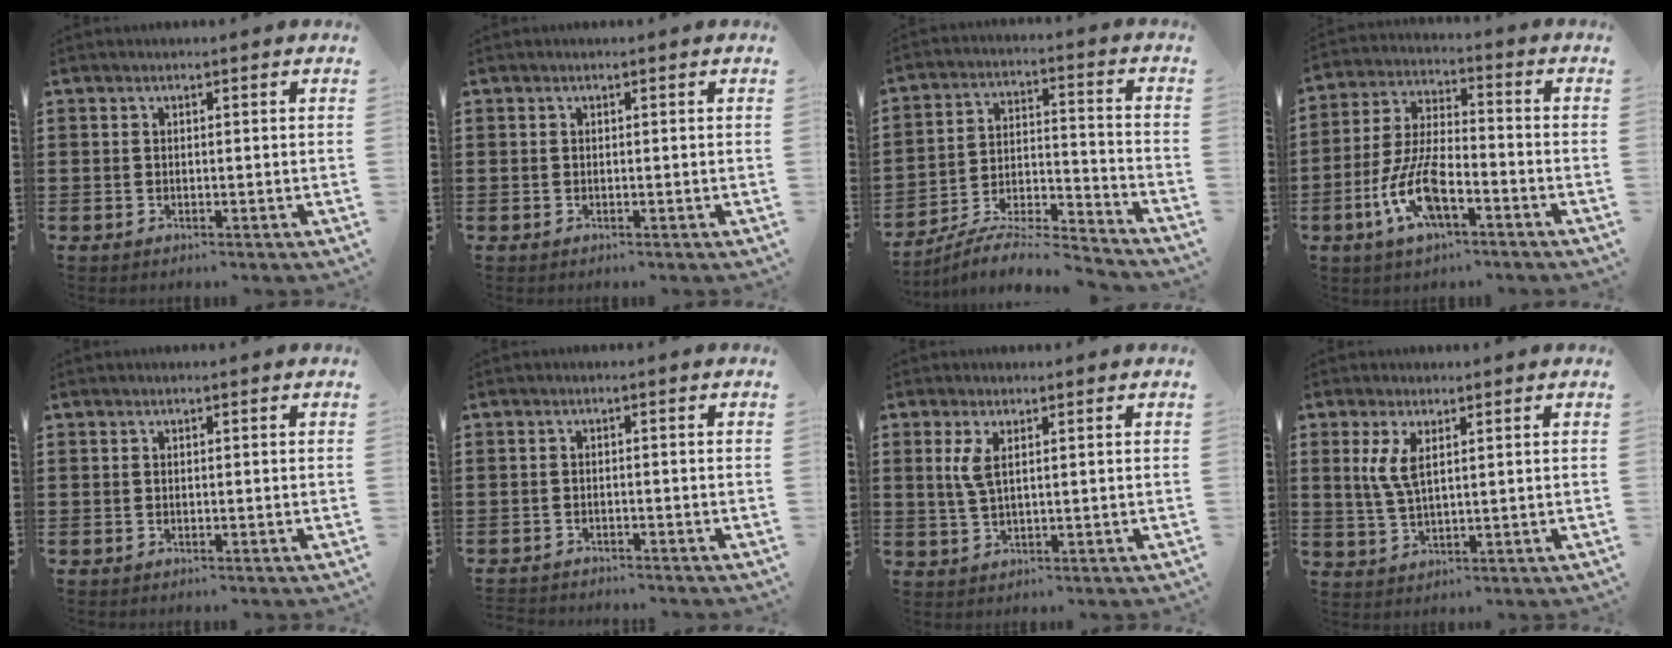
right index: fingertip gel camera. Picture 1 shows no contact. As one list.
[{"total": 0.0}, {"total": 7.3, "force": [-6.9, 0.8, 2.4], "torque": [-0.042, 0.006, -0.134]}, {"total": 9.6, "force": [-4.1, 3.7, 7.8], "torque": [-0.182, -0.006, -0.079]}, {"total": 0.0}, {"total": 1.5, "force": [-1.5, 0.0, -0.1], "torque": [-0.002, 0.000, -0.034]}, {"total": 3.0, "force": [1.1, 1.0, 2.7], "torque": [-0.064, 0.003, 0.015]}, {"total": 4.4, "force": [1.6, 1.5, 3.8], "torque": [-0.089, 0.002, 0.025]}]